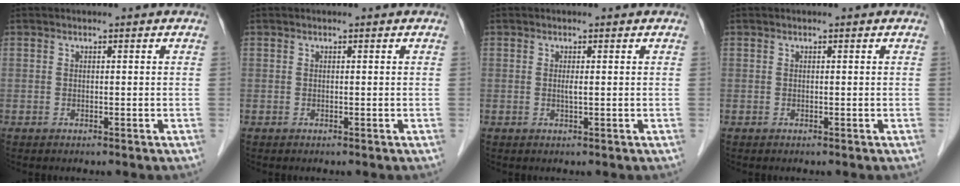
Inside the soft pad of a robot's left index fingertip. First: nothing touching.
{"total": 0.0}
{"total": 0.8, "force": [0.1, 0.0, 0.8], "torque": [-0.018, -0.001, 0.001]}
{"total": 0.0}